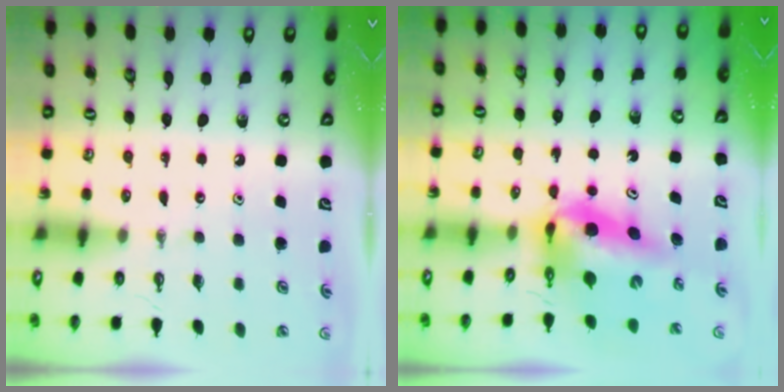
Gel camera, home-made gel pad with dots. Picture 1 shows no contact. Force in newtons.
{"total": 8.9, "press": 8.9, "slide": 0.8}